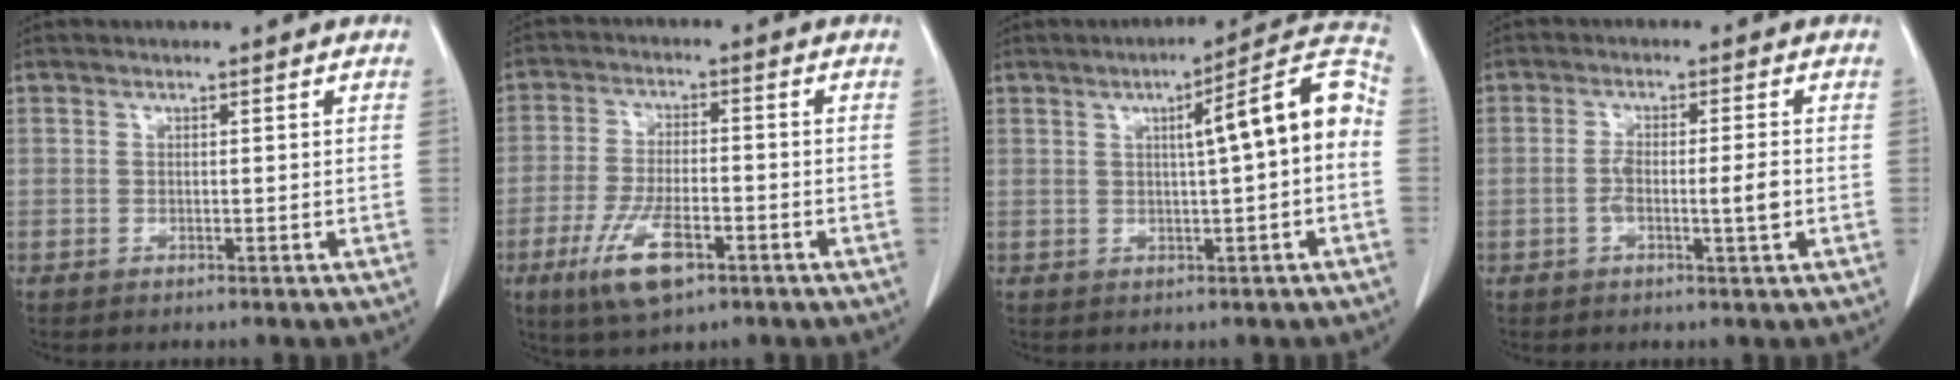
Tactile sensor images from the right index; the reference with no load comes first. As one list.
[{"total": 9.2, "force": [-4.7, 3.1, 7.3], "torque": [-0.149, -0.013, -0.080]}, {"total": 10.3, "force": [0.8, 0.5, 10.2], "torque": [-0.137, 0.029, 0.004]}, {"total": 4.5, "force": [-1.0, 0.4, 4.4], "torque": [-0.081, 0.000, -0.016]}]